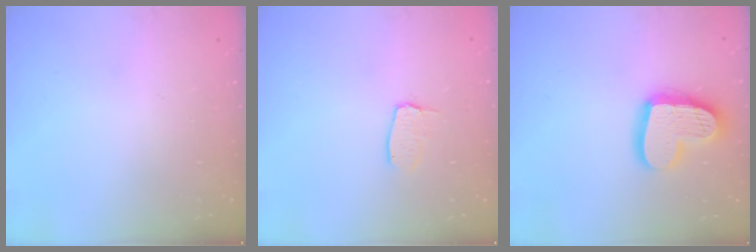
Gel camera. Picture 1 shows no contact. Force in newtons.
{"total": 5.6, "press": 5.6, "slide": 0.4}
{"total": 16.9, "press": 16.9, "slide": 1.6}